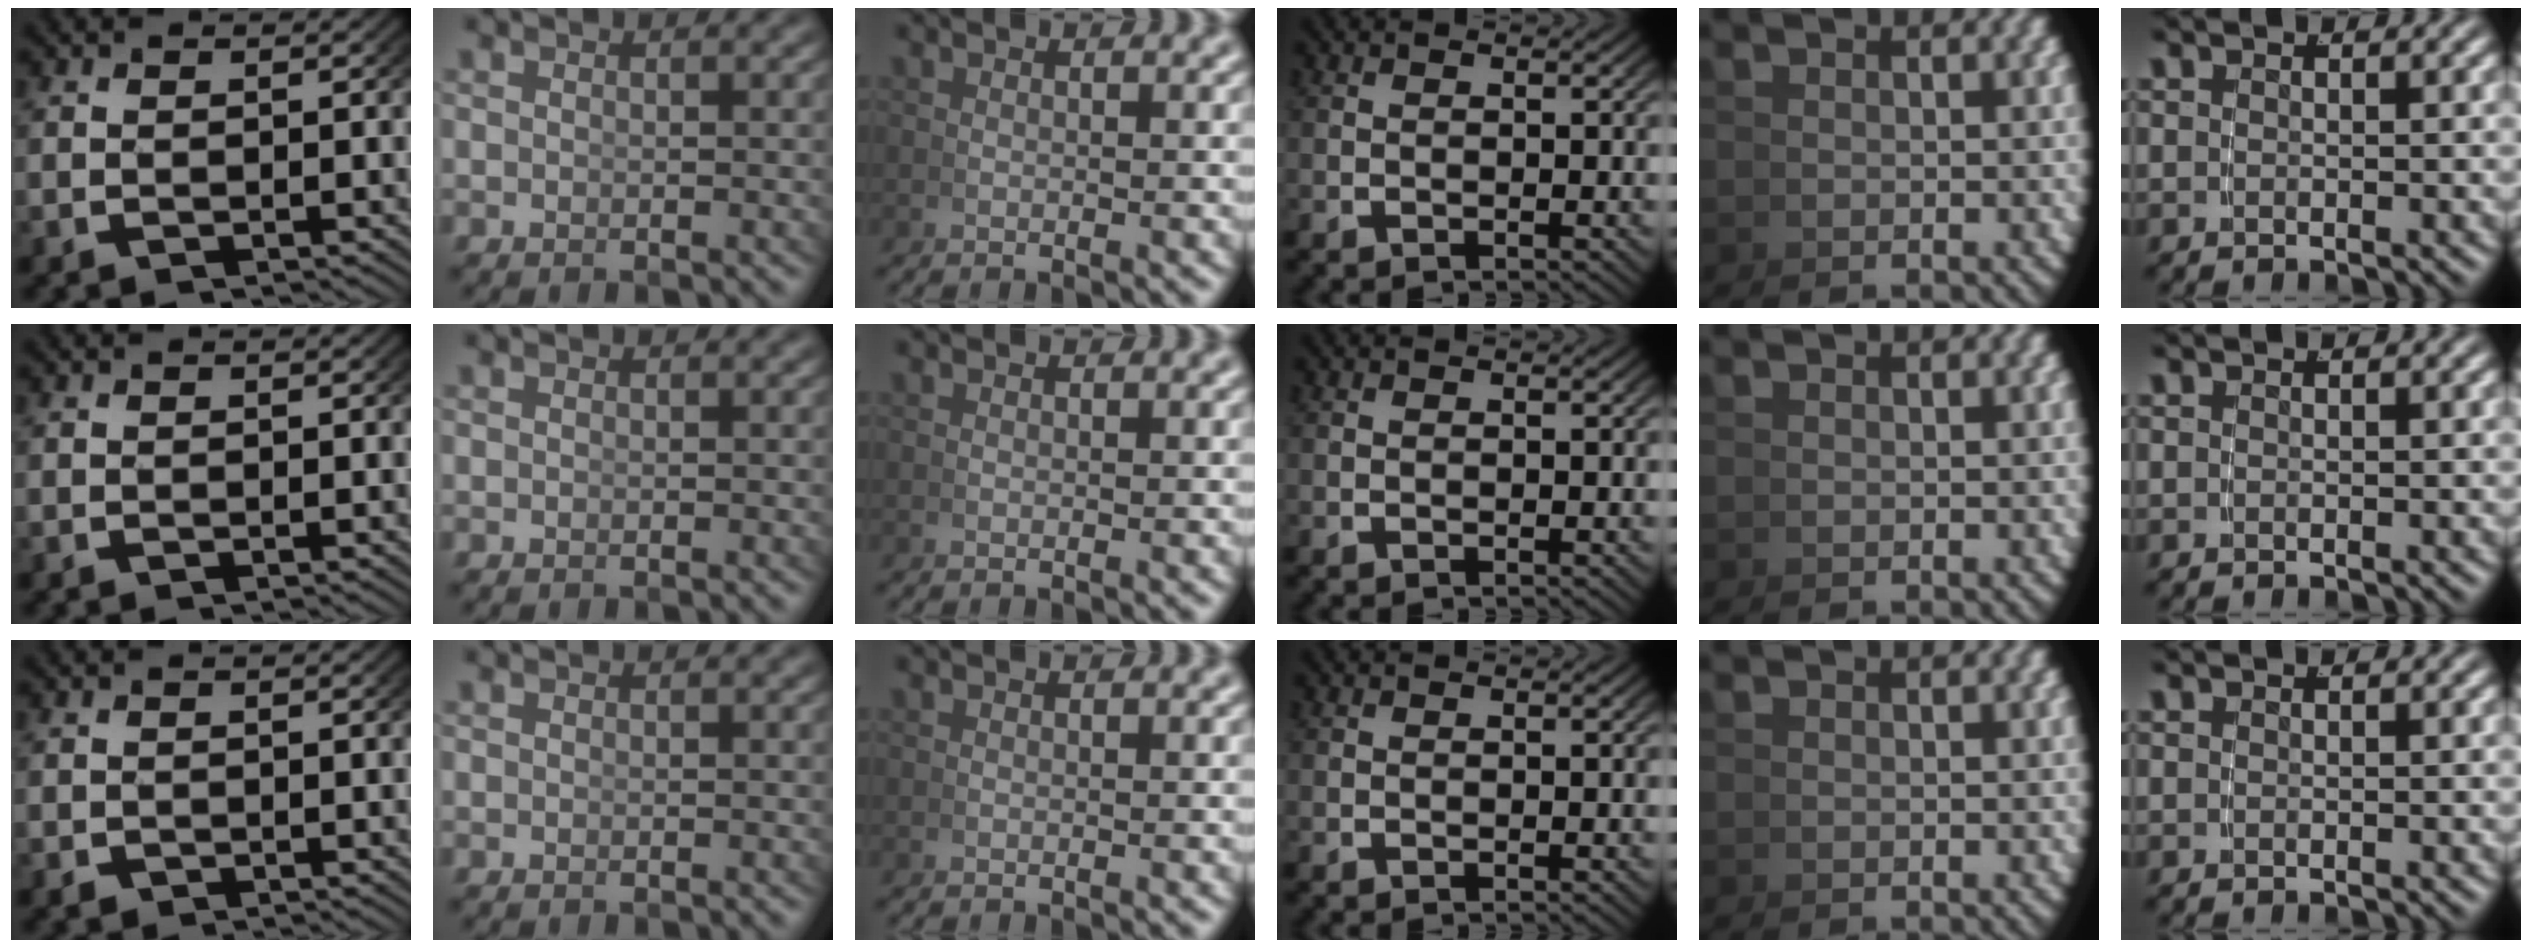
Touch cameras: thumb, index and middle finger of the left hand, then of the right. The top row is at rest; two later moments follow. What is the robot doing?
{"motion": "grasp_and_lifting", "object": "photo album"}